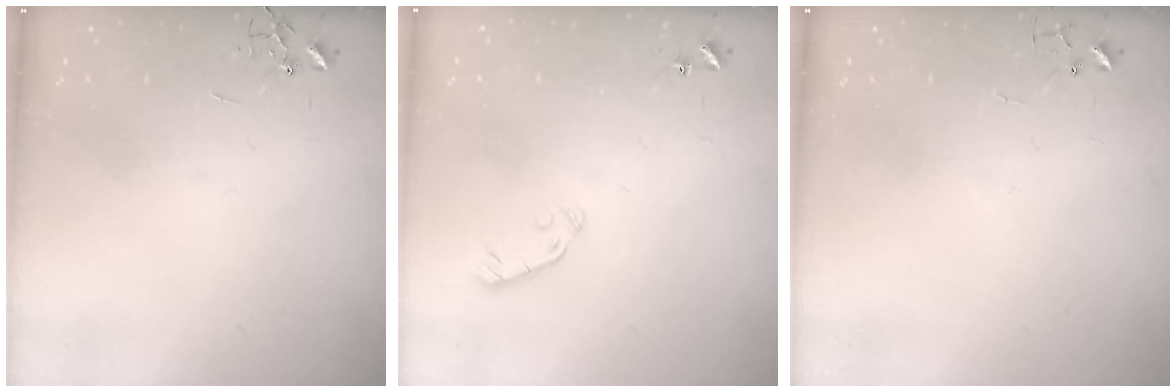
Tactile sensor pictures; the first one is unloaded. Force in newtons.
{"total": 3.7, "press": 3.6, "slide": 0.9}
{"total": 4.2, "press": 4.1, "slide": 0.3}